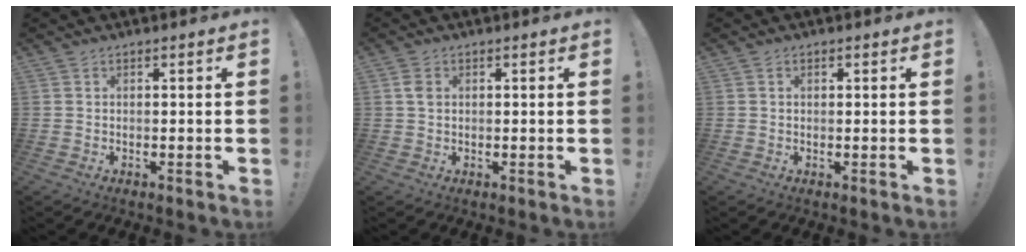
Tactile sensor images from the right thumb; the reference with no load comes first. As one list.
[{"total": 2.7, "force": [0.7, 1.8, 1.8], "torque": [-0.031, 0.003, 0.012]}, {"total": 0.6, "force": [0.3, 0.4, 0.4], "torque": [-0.002, 0.000, 0.004]}]